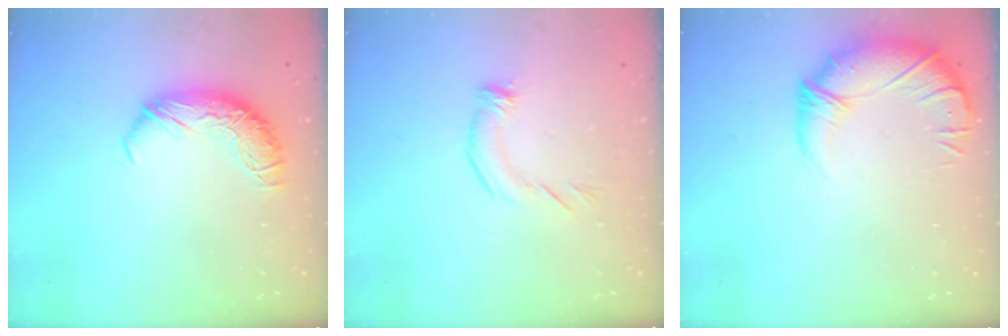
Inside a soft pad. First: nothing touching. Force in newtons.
{"total": 2.8, "press": 2.7, "slide": 0.8}
{"total": 2.9, "press": 1.8, "slide": 2.3}